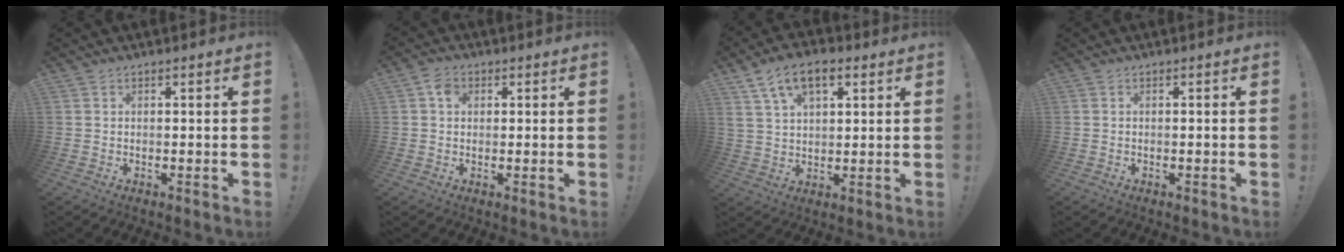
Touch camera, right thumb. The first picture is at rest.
{"total": 3.7, "force": [0.9, 2.9, 2.1], "torque": [-0.030, 0.002, 0.014]}
{"total": 11.0, "force": [5.4, 5.8, 7.6], "torque": [-0.128, -0.006, 0.105]}
{"total": 0.0}